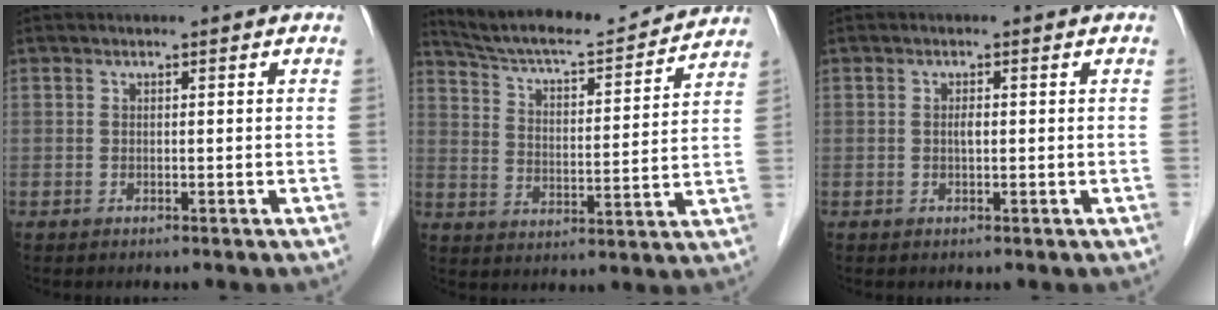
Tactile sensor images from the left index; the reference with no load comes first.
{"total": 18.4, "force": [17.2, 2.4, 6.0], "torque": [-0.101, 0.005, 0.251]}
{"total": 1.0, "force": [0.0, 0.3, 0.9], "torque": [-0.017, 0.000, 0.000]}